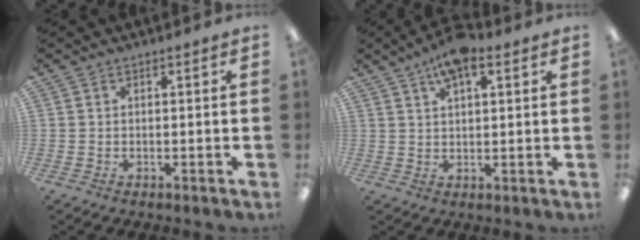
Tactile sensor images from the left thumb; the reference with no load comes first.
{"total": 8.0, "force": [4.9, 3.0, 5.5], "torque": [-0.092, -0.011, 0.083]}